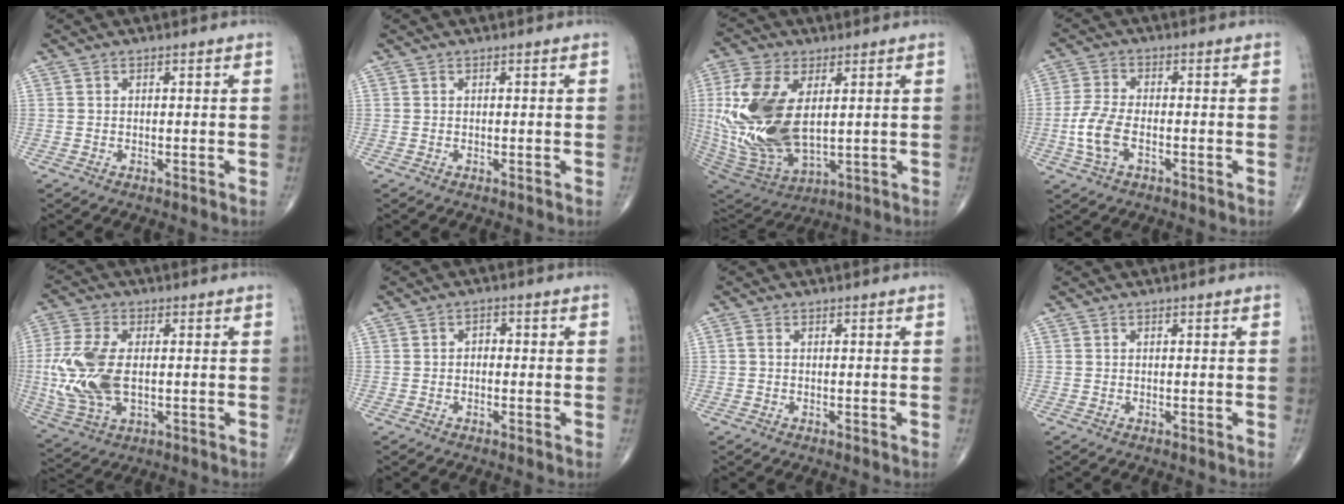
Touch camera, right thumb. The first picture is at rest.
{"total": 0.0}
{"total": 21.3, "force": [2.5, 11.6, 17.8], "torque": [-0.379, -0.025, 0.057]}
{"total": 7.0, "force": [-2.0, 3.6, 5.7], "torque": [-0.133, 0.012, -0.040]}
{"total": 14.1, "force": [-0.4, 7.8, 11.7], "torque": [-0.269, -0.005, -0.002]}
{"total": 1.6, "force": [-0.2, 1.2, 1.0], "torque": [-0.003, 0.008, -0.011]}
{"total": 0.7, "force": [0.0, 0.3, 0.6], "torque": [-0.013, -0.001, -0.004]}
{"total": 0.0}